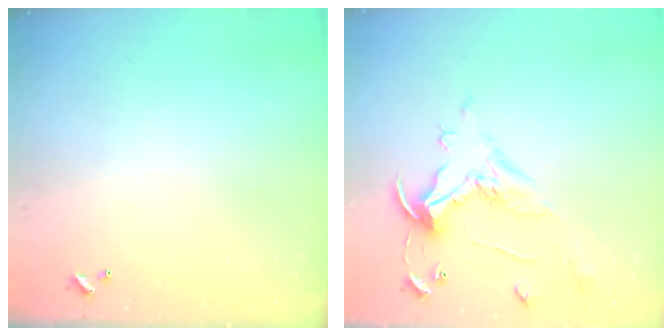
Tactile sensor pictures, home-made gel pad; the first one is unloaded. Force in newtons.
{"total": 1.8, "press": 1.5, "slide": 1.1}